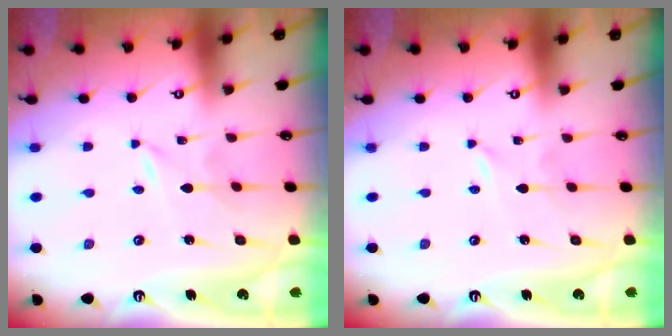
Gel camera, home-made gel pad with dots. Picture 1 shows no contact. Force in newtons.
{"total": 0.0}